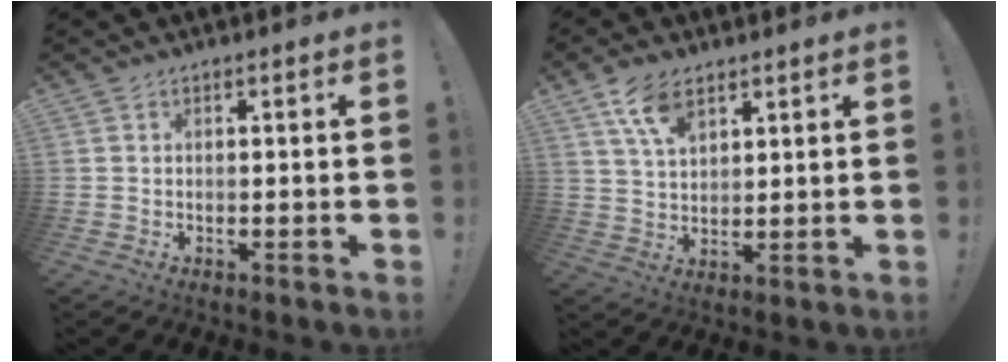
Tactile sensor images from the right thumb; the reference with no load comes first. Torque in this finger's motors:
{"motor_torque": [0.52, 1.49, 0.50, 0.26, 0.02]}